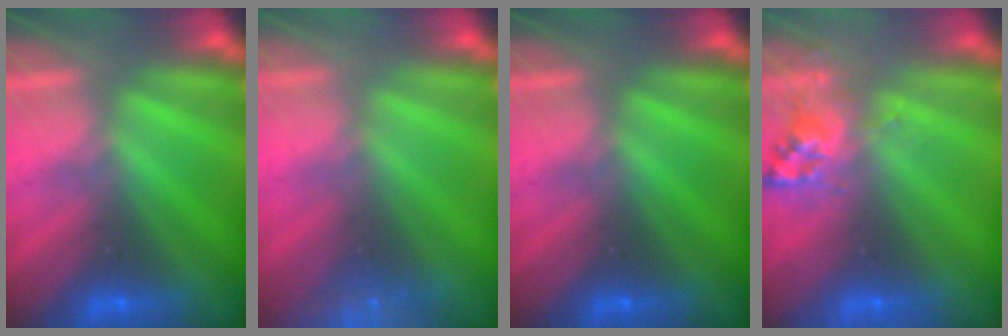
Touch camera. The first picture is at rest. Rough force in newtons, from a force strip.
{"total": 9.6}
{"total": 0.0}
{"total": 2.6}